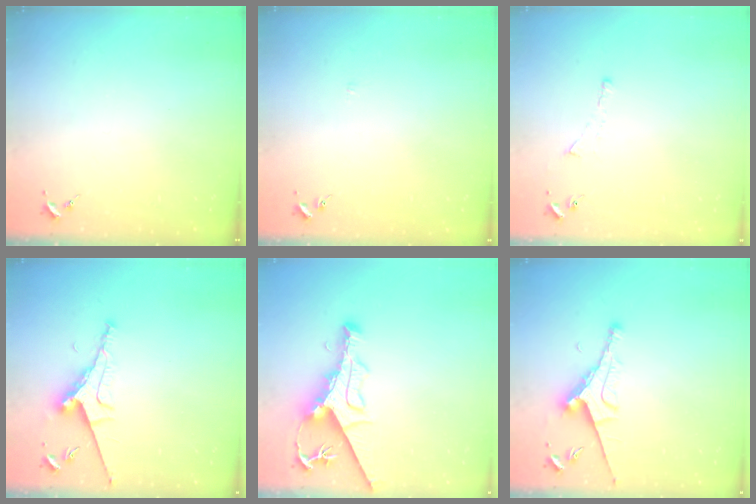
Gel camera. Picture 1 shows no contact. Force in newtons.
{"total": 1.8, "press": 1.8, "slide": 0.3}
{"total": 2.9, "press": 2.8, "slide": 0.7}
{"total": 9.0, "press": 9.0, "slide": 1.2}
{"total": 11.9, "press": 11.9, "slide": 1.3}
{"total": 9.5, "press": 9.4, "slide": 1.2}